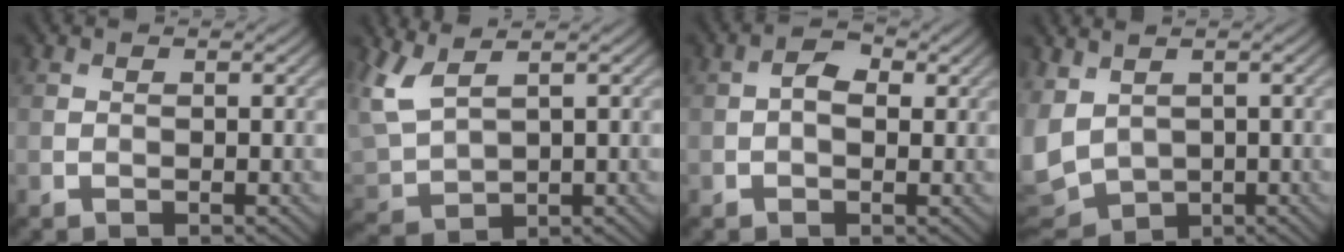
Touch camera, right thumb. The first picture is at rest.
{"total": 5.6, "force": [3.4, 2.2, 3.9], "torque": [-0.117, 0.001, 0.071]}
{"total": 2.6, "force": [0.2, 1.6, 2.1], "torque": [-0.037, 0.003, -0.003]}
{"total": 7.0, "force": [-0.1, 4.9, 5.0], "torque": [-0.170, -0.015, 0.002]}